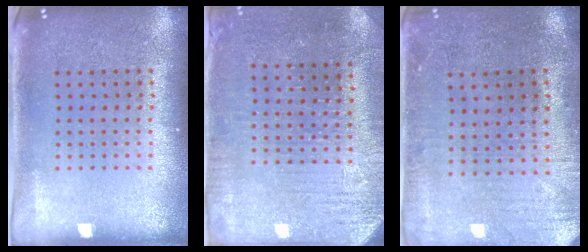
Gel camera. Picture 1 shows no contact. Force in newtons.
{"total": 3.0, "press": 2.8, "slide": 0.8}
{"total": 0.5, "press": 0.3, "slide": 0.5}